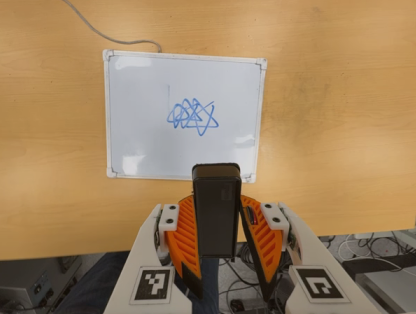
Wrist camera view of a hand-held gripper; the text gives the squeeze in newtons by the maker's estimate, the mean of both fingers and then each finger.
{"total": 5.4, "left": 5.0, "right": 5.9}